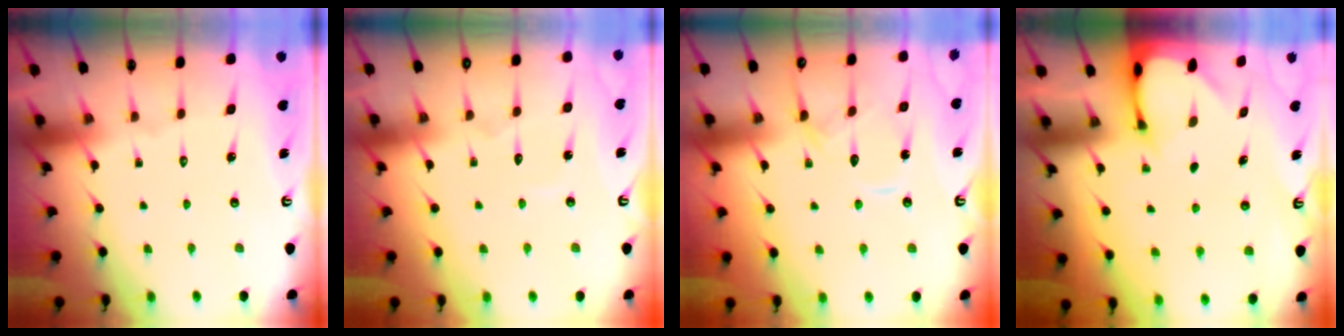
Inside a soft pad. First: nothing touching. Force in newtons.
{"total": 5.1, "press": 5.1, "slide": 0.4}
{"total": 11.2, "press": 11.1, "slide": 1.1}
{"total": 2.0, "press": 2.0, "slide": 0.1}